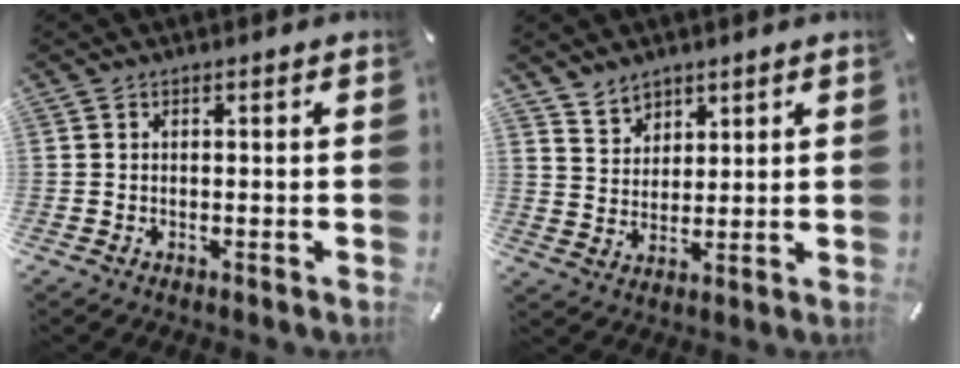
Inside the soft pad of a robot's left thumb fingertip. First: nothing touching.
{"total": 5.7, "force": [4.2, 3.9, -0.3], "torque": [-0.009, -0.021, 0.081]}